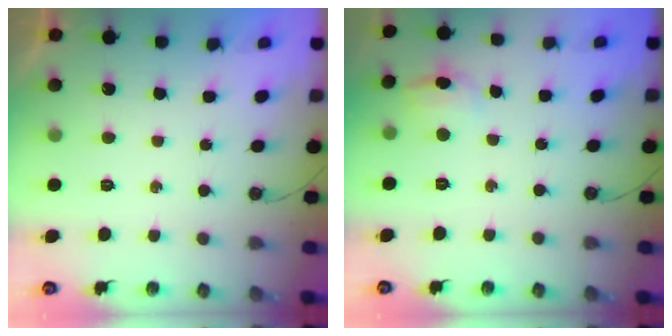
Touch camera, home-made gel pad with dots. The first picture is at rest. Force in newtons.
{"total": 5.8, "press": 5.6, "slide": 1.8}